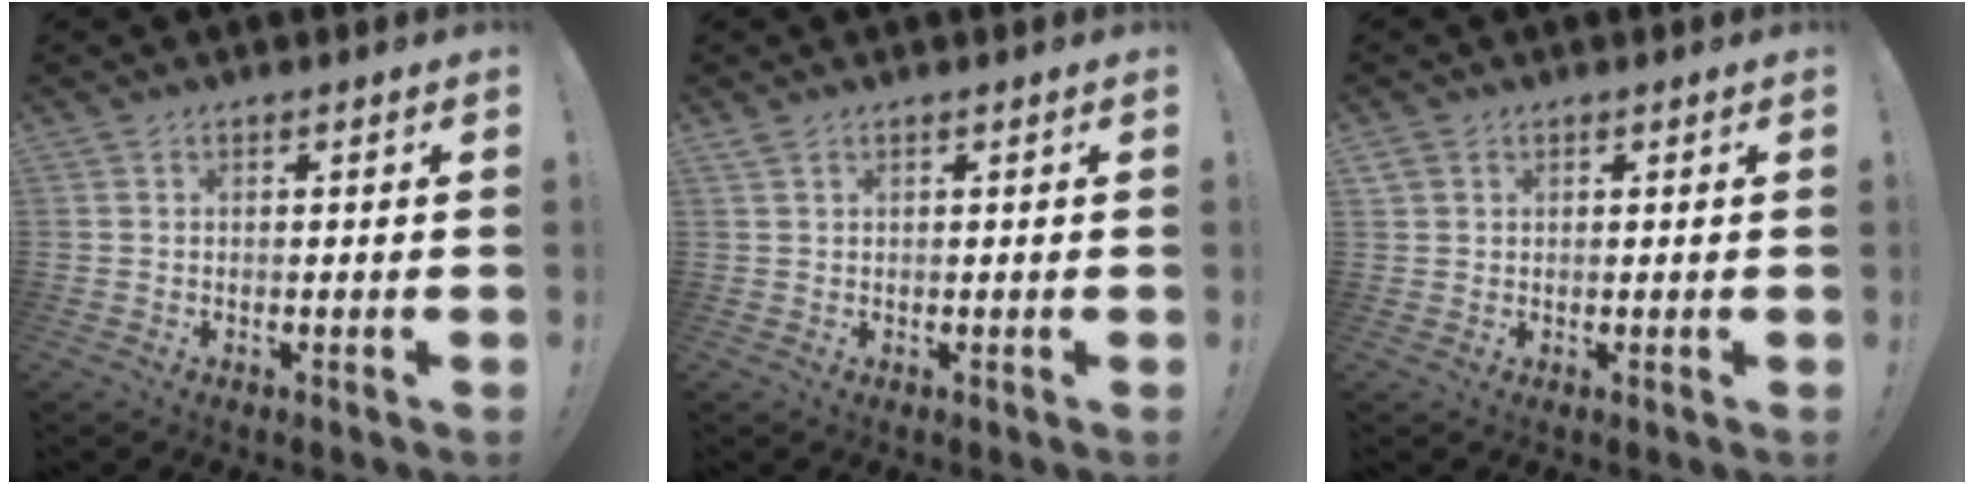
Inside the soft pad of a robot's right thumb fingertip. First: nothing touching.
{"total": 1.3, "force": [0.9, 0.5, 0.8], "torque": [-0.017, 0.001, 0.018]}
{"total": 2.1, "force": [1.4, 1.4, 0.5], "torque": [-0.006, -0.004, 0.026]}